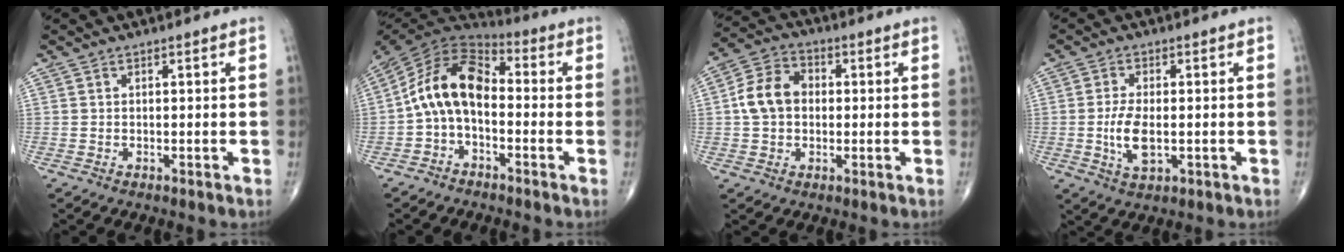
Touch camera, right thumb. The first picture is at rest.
{"total": 12.5, "force": [-1.5, 7.7, 9.8], "torque": [-0.169, 0.052, -0.043]}
{"total": 8.8, "force": [0.3, 6.7, 5.7], "torque": [-0.098, 0.025, -0.003]}
{"total": 6.2, "force": [-0.8, 2.9, 5.5], "torque": [-0.109, -0.006, -0.013]}